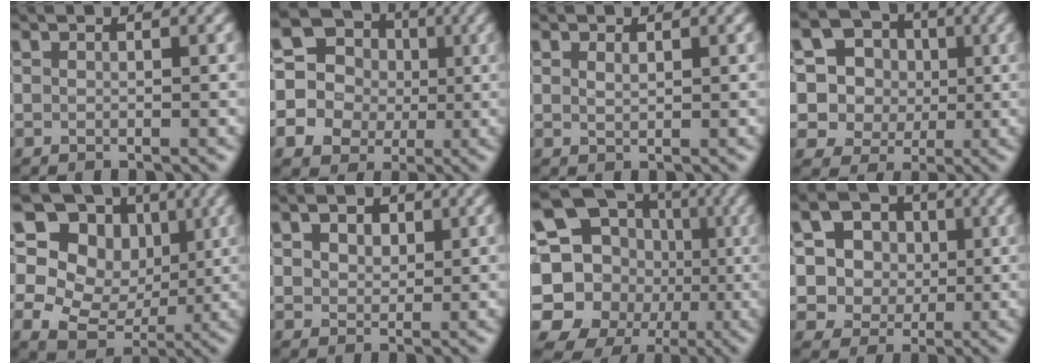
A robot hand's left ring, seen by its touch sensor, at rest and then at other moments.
{"total": 14.2, "force": [0.0, 13.5, 4.3], "torque": [-0.125, 0.008, -0.030]}
{"total": 0.9, "force": [0.6, 0.4, 0.5], "torque": [-0.012, -0.002, 0.013]}
{"total": 14.0, "force": [3.4, 12.7, 5.0], "torque": [-0.144, 0.042, 0.047]}
{"total": 11.6, "force": [3.8, 9.4, 5.6], "torque": [-0.125, 0.040, 0.043]}
{"total": 3.8, "force": [1.9, 2.5, 2.1], "torque": [-0.042, 0.011, 0.019]}
{"total": 21.1, "force": [-2.1, 19.3, 8.3], "torque": [-0.166, 0.007, -0.071]}
{"total": 8.4, "force": [2.3, 7.3, 3.5], "torque": [-0.076, 0.025, 0.028]}